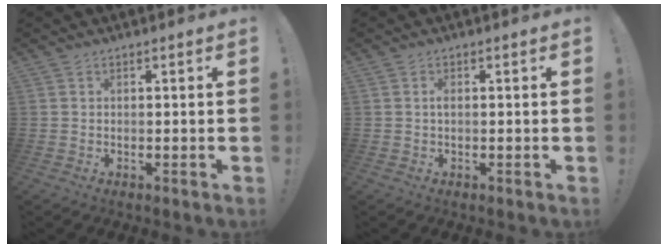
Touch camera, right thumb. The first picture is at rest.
{"total": 1.0, "force": [-0.2, 0.1, 1.0], "torque": [-0.023, 0.003, -0.004]}